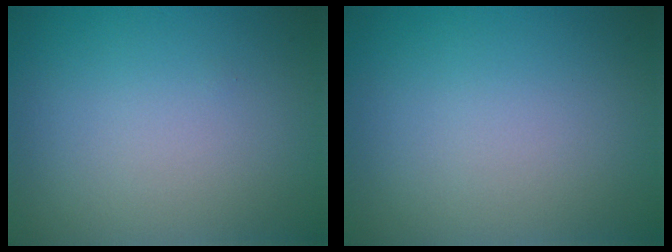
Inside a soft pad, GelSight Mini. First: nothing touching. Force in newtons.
{"total": 0.0}